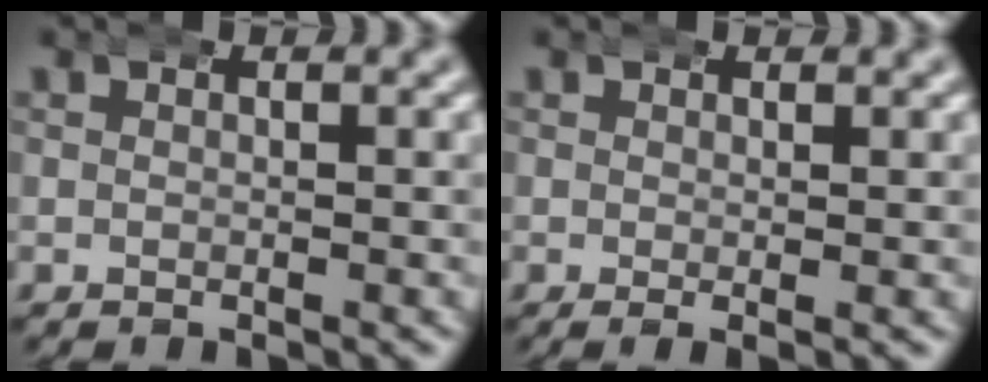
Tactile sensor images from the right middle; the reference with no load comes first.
{"total": 1.1, "force": [0.1, 0.1, 1.1], "torque": [-0.022, 0.000, 0.000]}